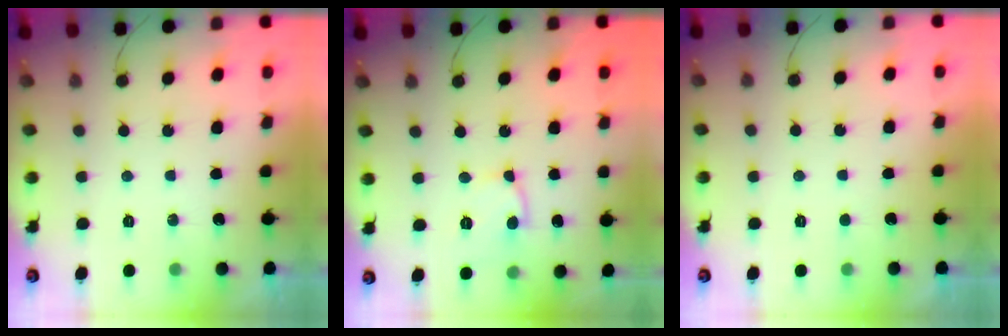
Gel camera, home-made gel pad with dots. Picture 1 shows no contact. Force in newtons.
{"total": 8.5, "press": 8.4, "slide": 1.1}
{"total": 1.7, "press": 1.7, "slide": 0.2}